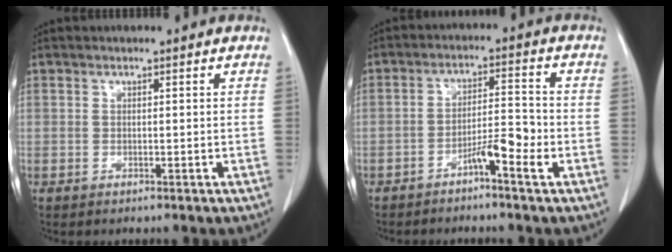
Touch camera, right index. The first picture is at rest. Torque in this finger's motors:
{"motor_torque": [0.11, -0.10, 0.03, 0.03]}